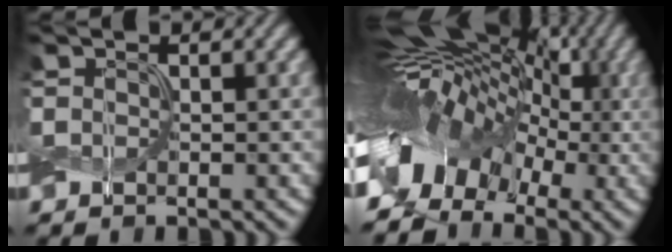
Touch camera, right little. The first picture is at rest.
{"total": 13.1, "force": [-2.3, 9.3, 8.9], "torque": [-0.146, 0.015, -0.043]}